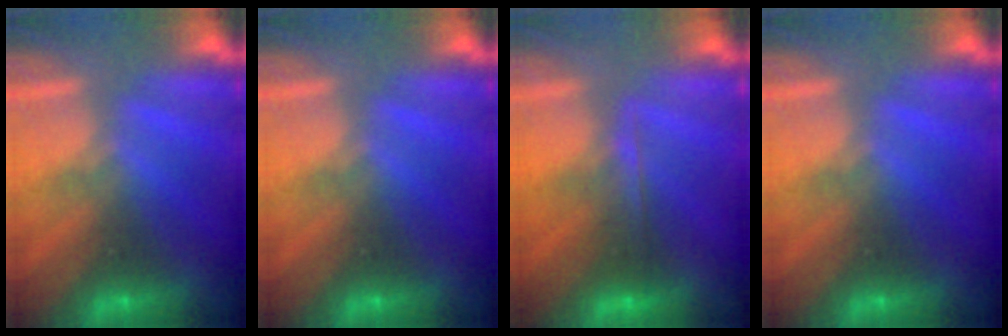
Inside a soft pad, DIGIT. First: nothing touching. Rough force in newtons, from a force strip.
{"total": 0.0}
{"total": 1.9}
{"total": 0.0}